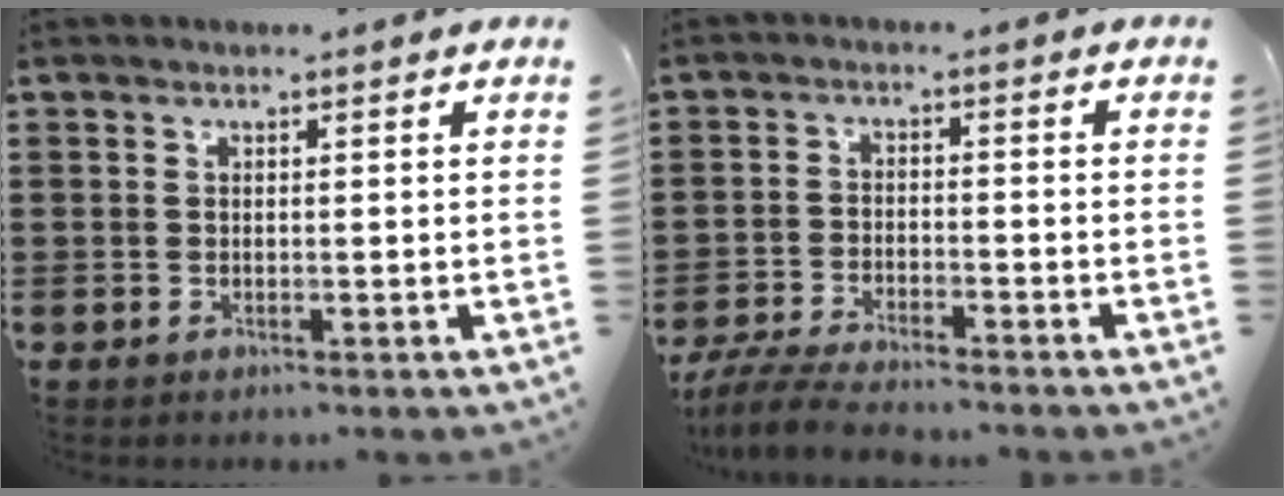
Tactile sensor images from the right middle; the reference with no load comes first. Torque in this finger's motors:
{"motor_torque": [0.09, -0.02, 0.23, 0.07]}